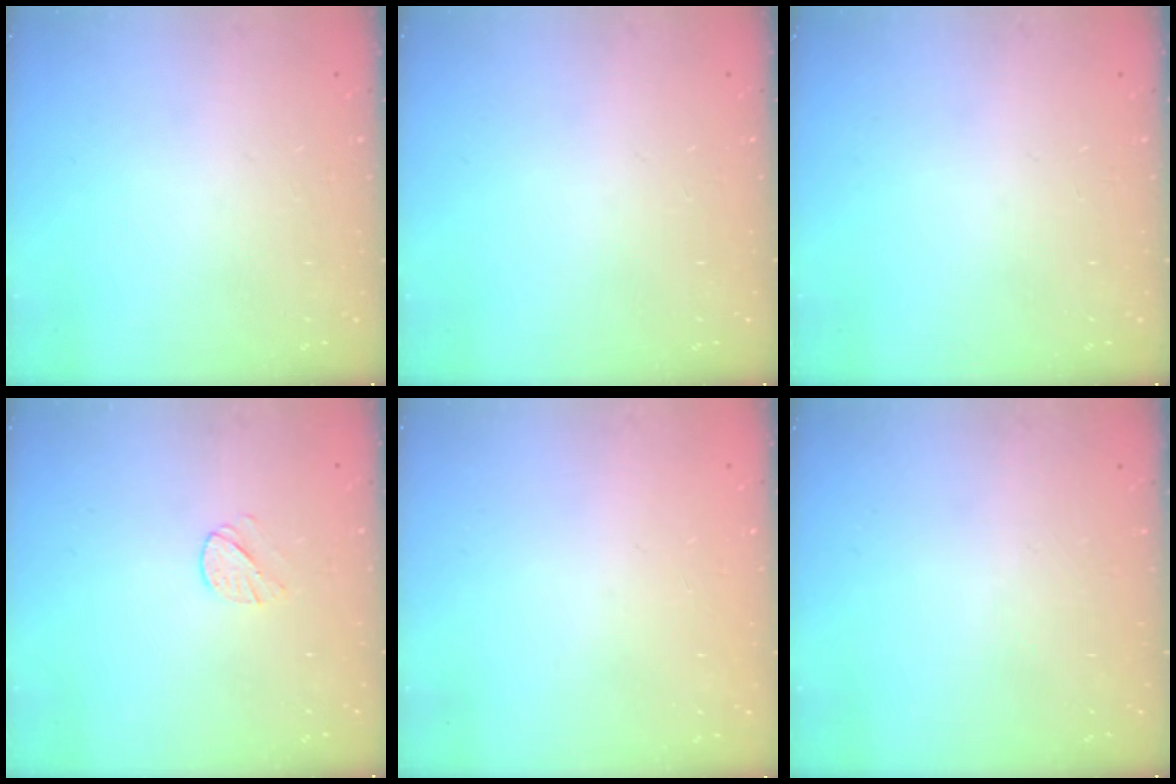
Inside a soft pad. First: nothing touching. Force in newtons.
{"total": 0.0}
{"total": 0.0}
{"total": 5.3, "press": 5.2, "slide": 0.7}
{"total": 0.6, "press": 0.5, "slide": 0.1}
{"total": 0.0}